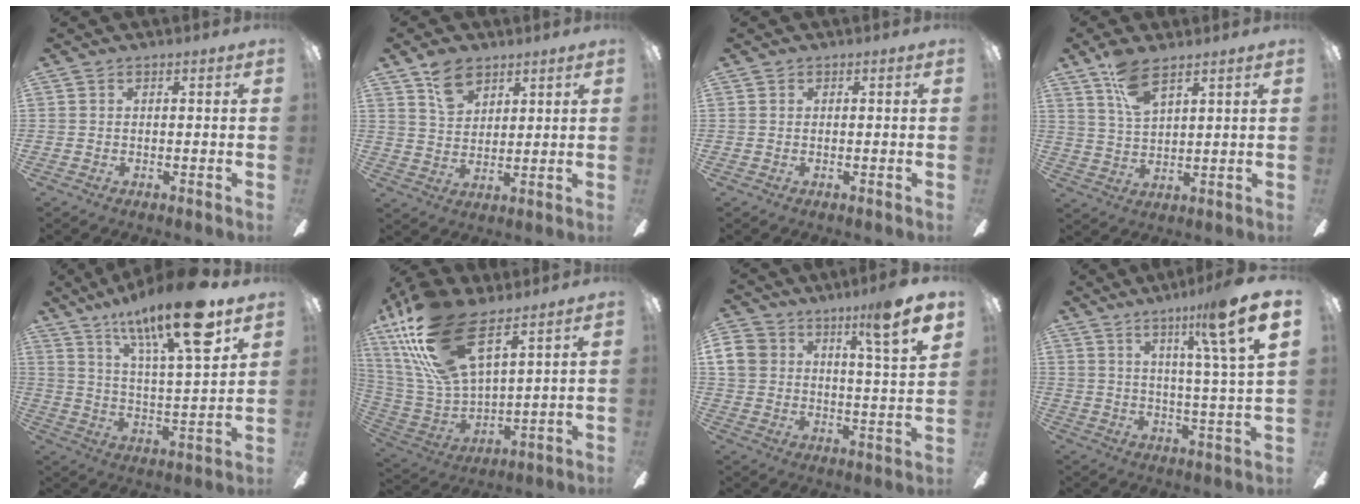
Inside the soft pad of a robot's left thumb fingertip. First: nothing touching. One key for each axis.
{"total": 8.1, "fx": 5.5, "fy": 4.8, "fz": 3.5, "tx": -0.062, "ty": -0.014, "tz": 0.103}
{"total": 0.0}
{"total": 8.3, "fx": 5.7, "fy": 2.9, "fz": 5.4, "tx": -0.103, "ty": -0.021, "tz": 0.101}
{"total": 20.7, "fx": 14.2, "fy": 4.5, "fz": 14.4, "tx": -0.244, "ty": -0.079, "tz": 0.227}
{"total": 23.8, "fx": 14.9, "fy": 9.8, "fz": 15.8, "tx": -0.352, "ty": -0.068, "tz": 0.267}
{"total": 15.6, "fx": 10.8, "fy": 5.2, "fz": 9.9, "tx": -0.154, "ty": -0.068, "tz": 0.181}
{"total": 14.0, "fx": 9.4, "fy": 0.0, "fz": 10.4, "tx": -0.168, "ty": -0.051, "tz": 0.132}